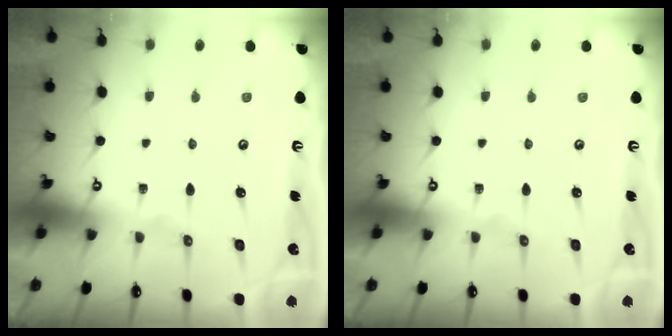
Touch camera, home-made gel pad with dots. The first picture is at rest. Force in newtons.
{"total": 0.0}